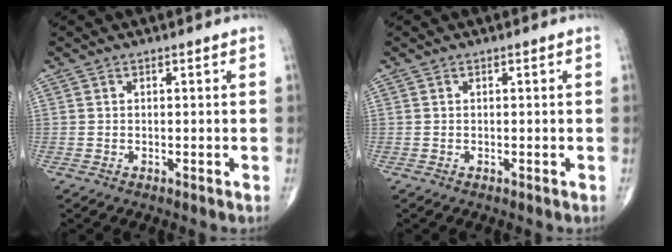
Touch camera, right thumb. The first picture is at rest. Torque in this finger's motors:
{"motor_torque": [0.00, 0.00, 0.00, 0.00, 0.00]}